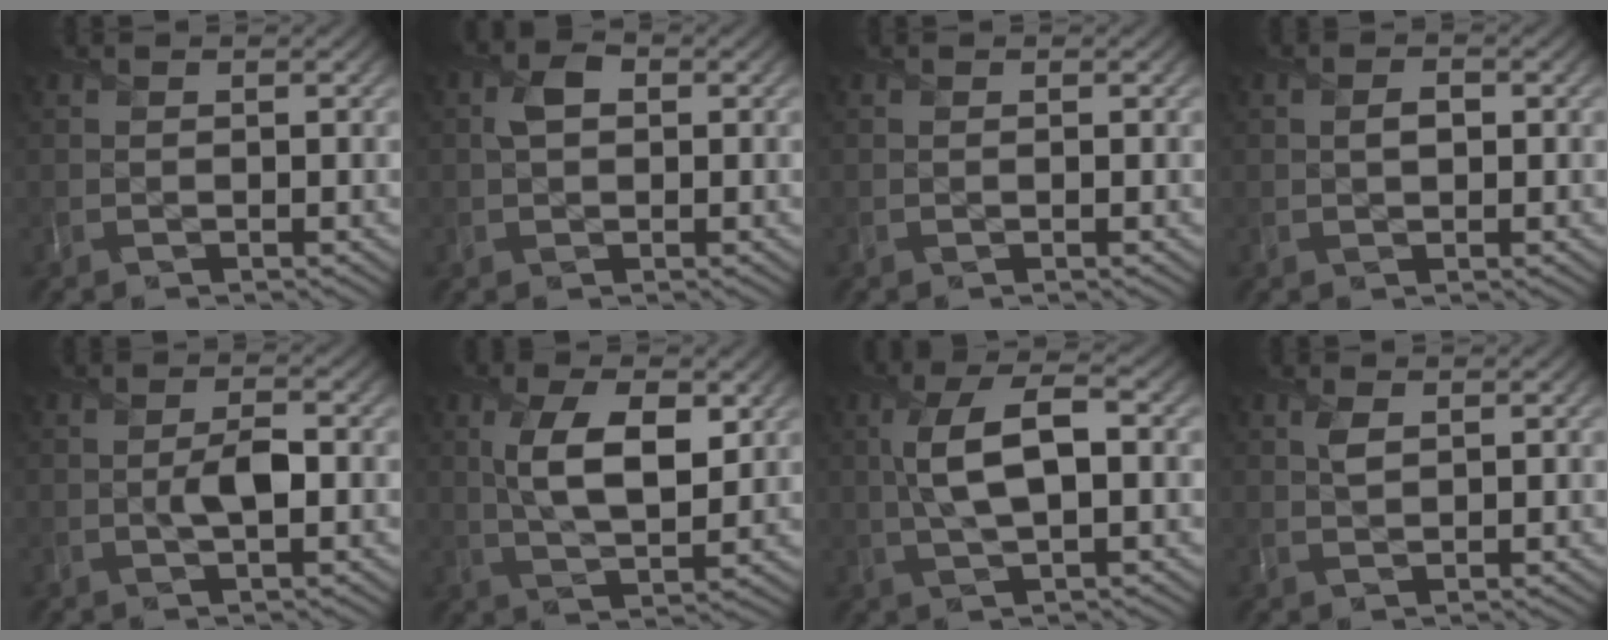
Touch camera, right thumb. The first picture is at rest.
{"total": 2.4, "force": [0.3, 1.8, 1.6], "torque": [-0.035, 0.002, 0.005]}
{"total": 0.0}
{"total": 1.5, "force": [0.1, 1.0, 1.0], "torque": [-0.020, 0.001, 0.002]}
{"total": 2.9, "force": [-0.4, 1.1, 2.6], "torque": [-0.054, 0.002, -0.007]}
{"total": 8.6, "force": [2.1, 3.9, 7.4], "torque": [-0.146, 0.002, 0.038]}
{"total": 7.4, "force": [0.7, 2.7, 6.8], "torque": [-0.146, 0.010, 0.008]}
{"total": 1.6, "force": [0.9, 0.8, 1.1], "torque": [-0.026, 0.000, 0.019]}